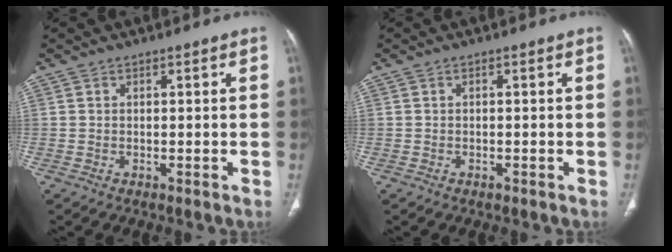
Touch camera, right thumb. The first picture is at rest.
{"total": 0.6, "force": [-0.4, 0.3, 0.3], "torque": [-0.005, 0.001, -0.006]}